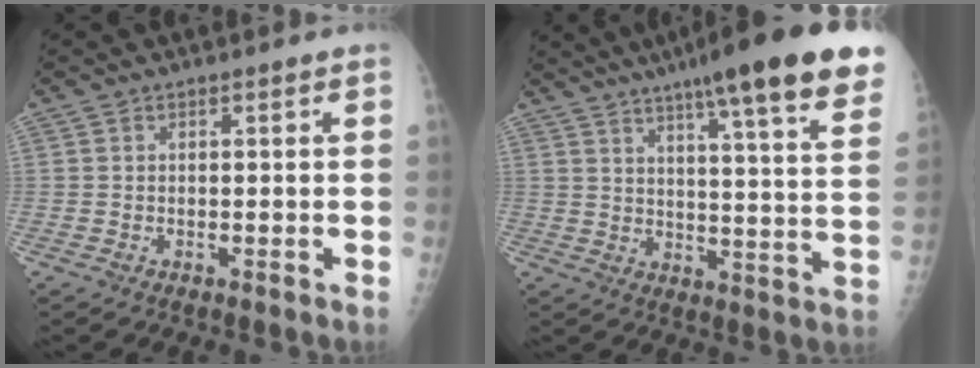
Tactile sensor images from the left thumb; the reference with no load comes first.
{"total": 23.4, "force": [16.0, 2.7, 16.9], "torque": [-0.227, -0.053, 0.210]}